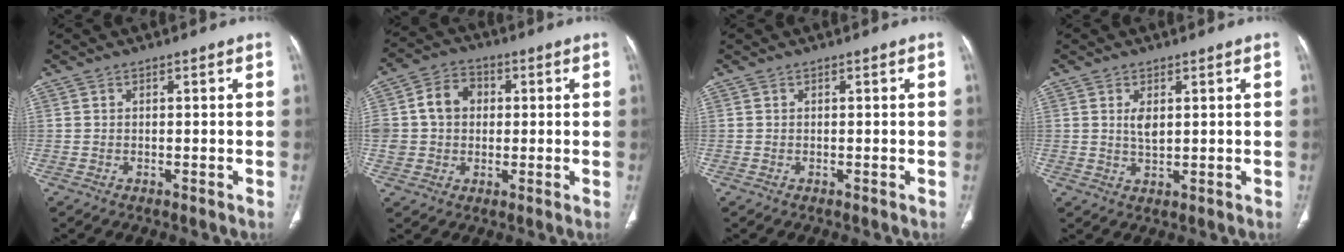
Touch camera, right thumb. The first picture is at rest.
{"total": 10.0, "force": [1.1, 8.2, 5.6], "torque": [-0.082, 0.019, 0.015]}
{"total": 0.0}
{"total": 3.0, "force": [0.9, 1.5, 2.5], "torque": [-0.041, -0.008, 0.018]}